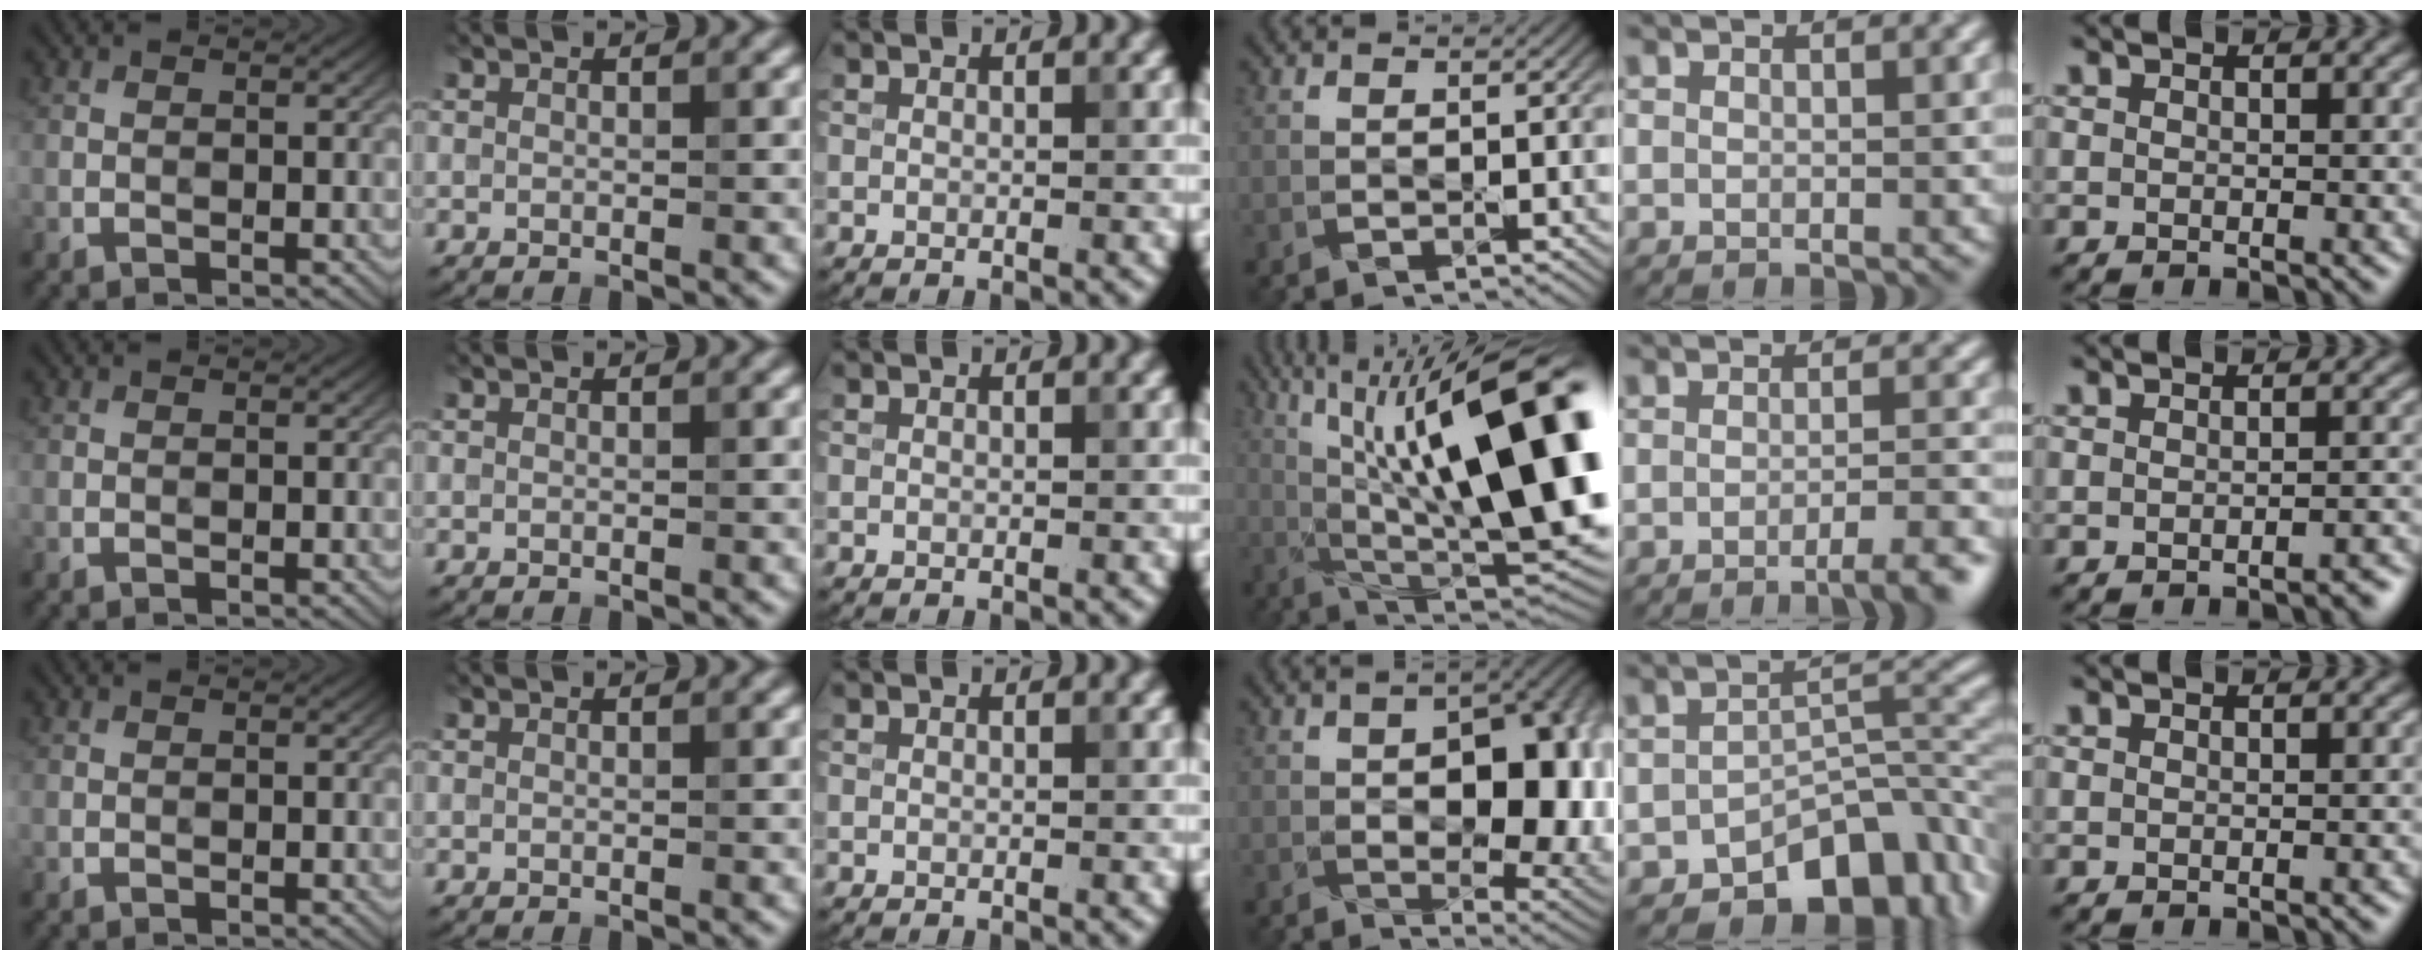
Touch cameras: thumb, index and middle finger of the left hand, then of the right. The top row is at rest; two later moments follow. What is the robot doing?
{"motion": "press", "object": "syringe"}